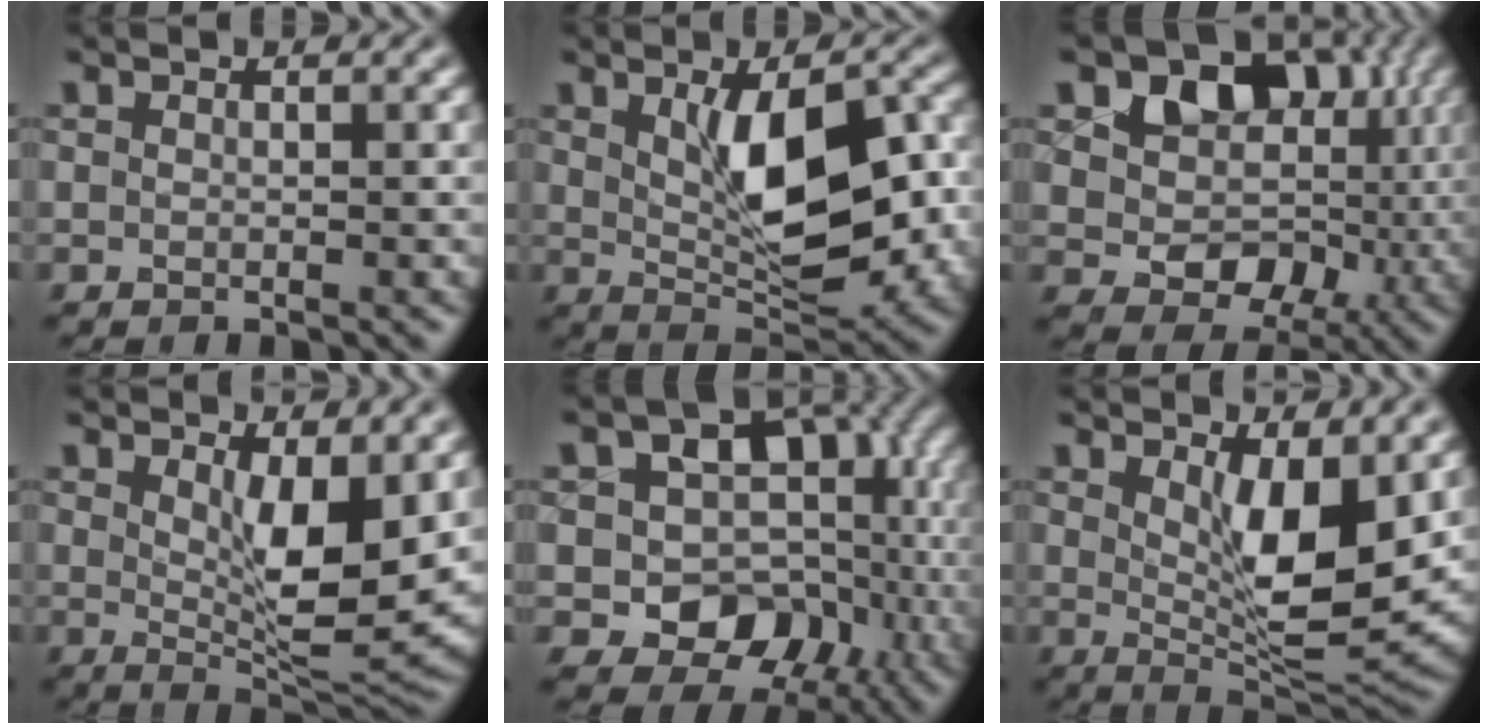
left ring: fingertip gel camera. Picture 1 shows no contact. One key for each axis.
{"total": 8.6, "fx": 0.9, "fy": 3.7, "fz": 7.7, "tx": -0.128, "ty": -0.004, "tz": 0.021}
{"total": 10.5, "fx": 2.2, "fy": 8.5, "fz": 5.8, "tx": -0.073, "ty": -0.002, "tz": 0.025}
{"total": 7.0, "fx": 1.4, "fy": 2.3, "fz": 6.5, "tx": -0.103, "ty": -0.017, "tz": 0.031}
{"total": 11.0, "fx": -0.1, "fy": 8.8, "fz": 6.6, "tx": -0.081, "ty": -0.018, "tz": -0.009}
{"total": 7.5, "fx": 1.5, "fy": 2.6, "fz": 6.8, "tx": -0.112, "ty": -0.019, "tz": 0.032}